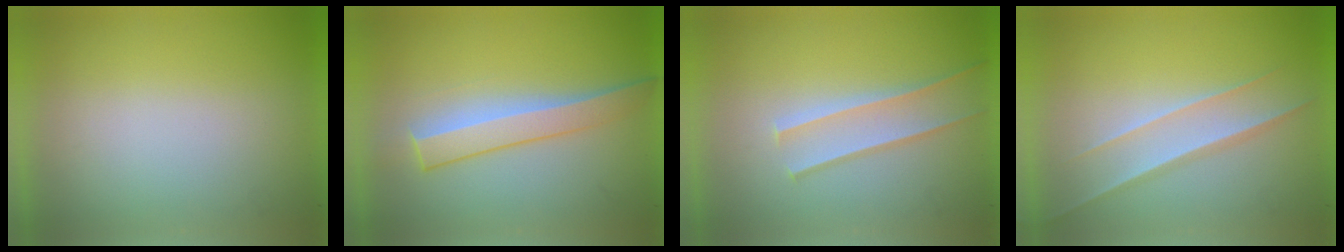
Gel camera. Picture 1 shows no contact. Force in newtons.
{"total": 3.2}
{"total": 1.6}
{"total": 1.5}